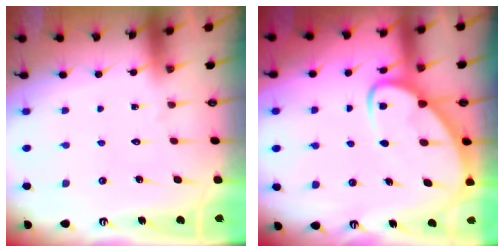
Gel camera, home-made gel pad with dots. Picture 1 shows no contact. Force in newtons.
{"total": 7.2, "press": 7.2, "slide": 0.8}